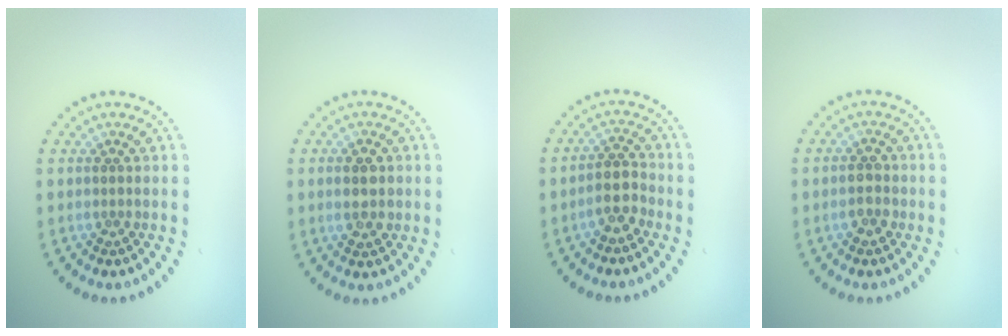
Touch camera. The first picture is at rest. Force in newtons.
{"total": 2.9, "press": 2.9, "slide": 0.2}
{"total": 2.5, "press": 2.2, "slide": 1.1}
{"total": 1.8, "press": 1.8, "slide": 0.0}